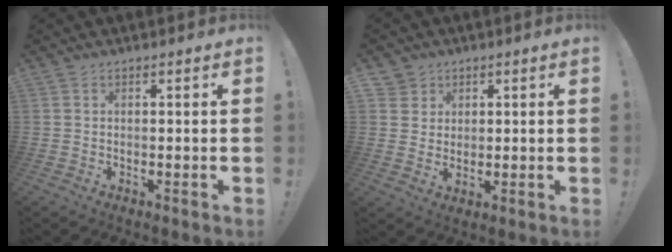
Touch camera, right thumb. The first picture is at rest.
{"total": 4.8, "force": [2.5, 4.1, 0.5], "torque": [-0.003, -0.015, 0.045]}